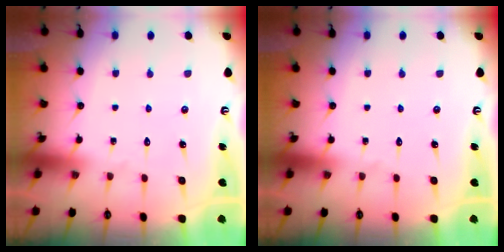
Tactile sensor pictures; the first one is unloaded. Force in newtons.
{"total": 0.0}